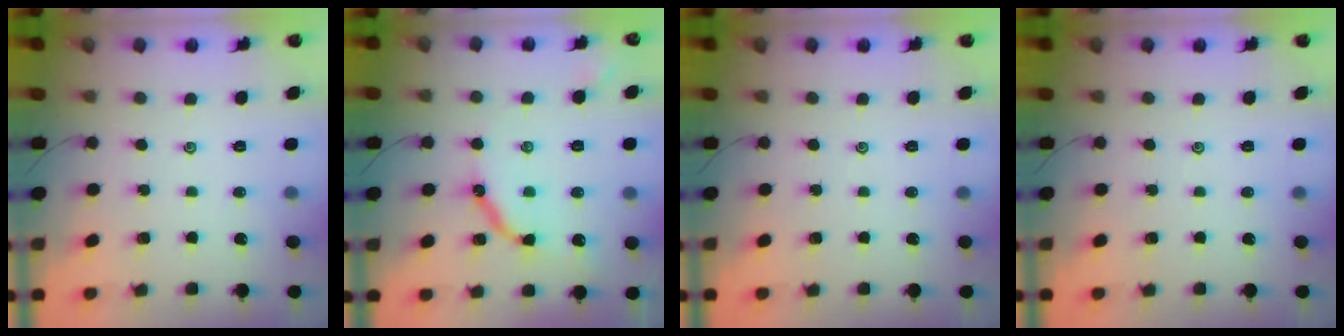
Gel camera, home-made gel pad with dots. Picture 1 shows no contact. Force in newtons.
{"total": 8.9, "press": 8.9, "slide": 0.7}
{"total": 0.0}
{"total": 0.0}